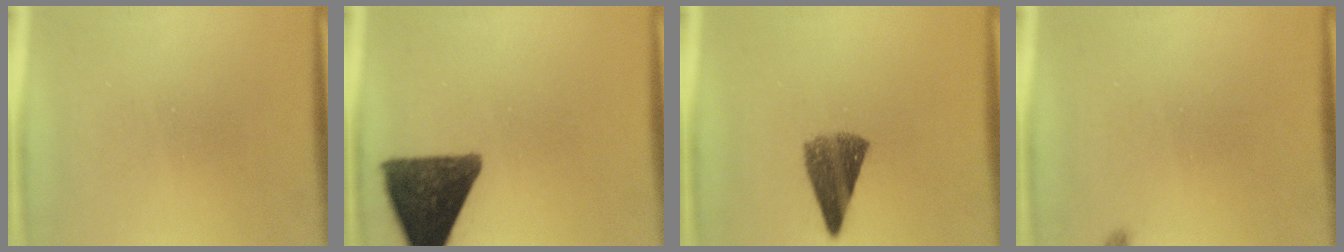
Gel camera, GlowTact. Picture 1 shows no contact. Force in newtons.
{"total": 13.9}
{"total": 7.6}
{"total": 1.1}